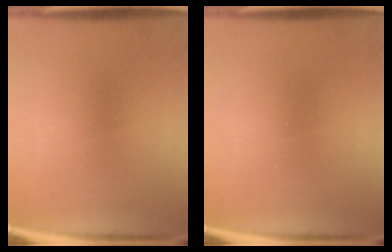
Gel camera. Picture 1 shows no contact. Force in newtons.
{"total": 0.0}